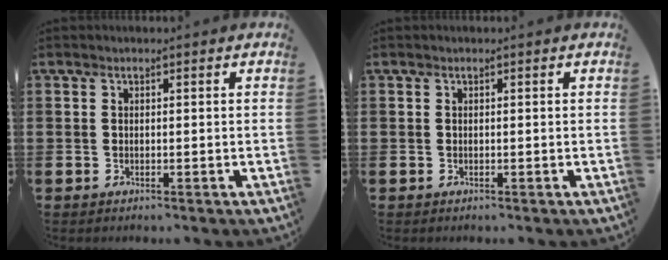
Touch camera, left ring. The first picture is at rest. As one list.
[{"total": 0.0}]